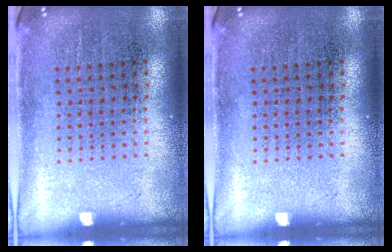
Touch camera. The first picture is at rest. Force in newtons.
{"total": 0.0}